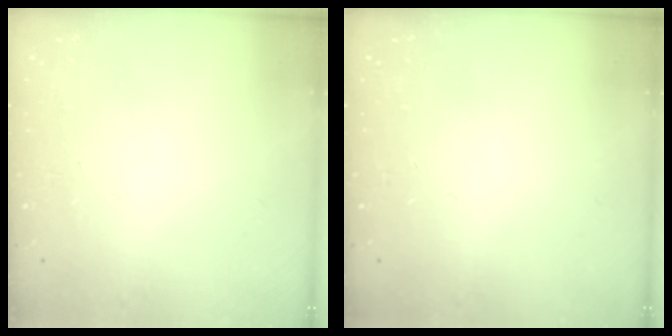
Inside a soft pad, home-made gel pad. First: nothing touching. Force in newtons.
{"total": 0.0}